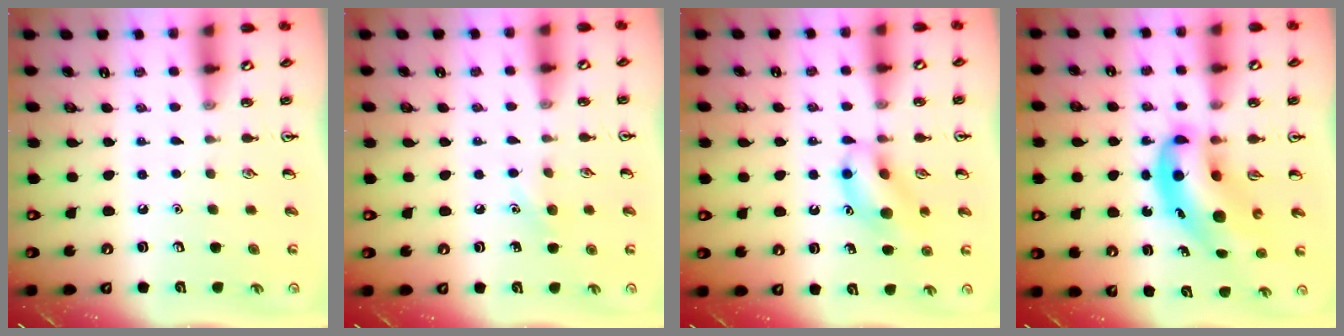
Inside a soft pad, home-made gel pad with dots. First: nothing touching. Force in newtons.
{"total": 5.7, "press": 5.4, "slide": 1.9}
{"total": 11.8, "press": 11.7, "slide": 1.4}
{"total": 10.6, "press": 10.1, "slide": 3.1}